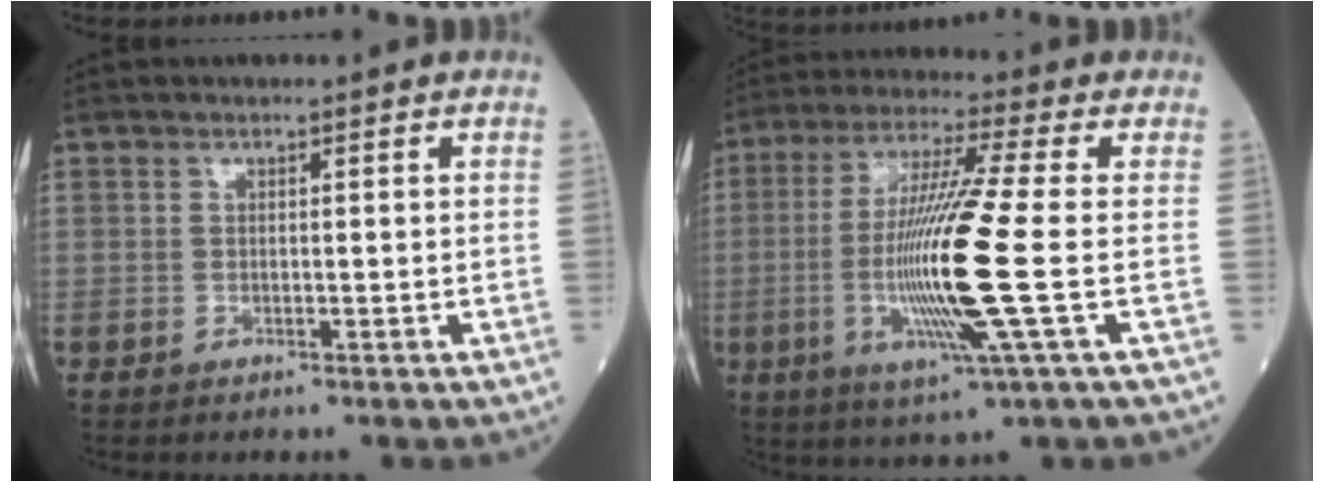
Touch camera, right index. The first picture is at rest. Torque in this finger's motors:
{"motor_torque": [2.14, 0.00, 1.05, 0.21]}